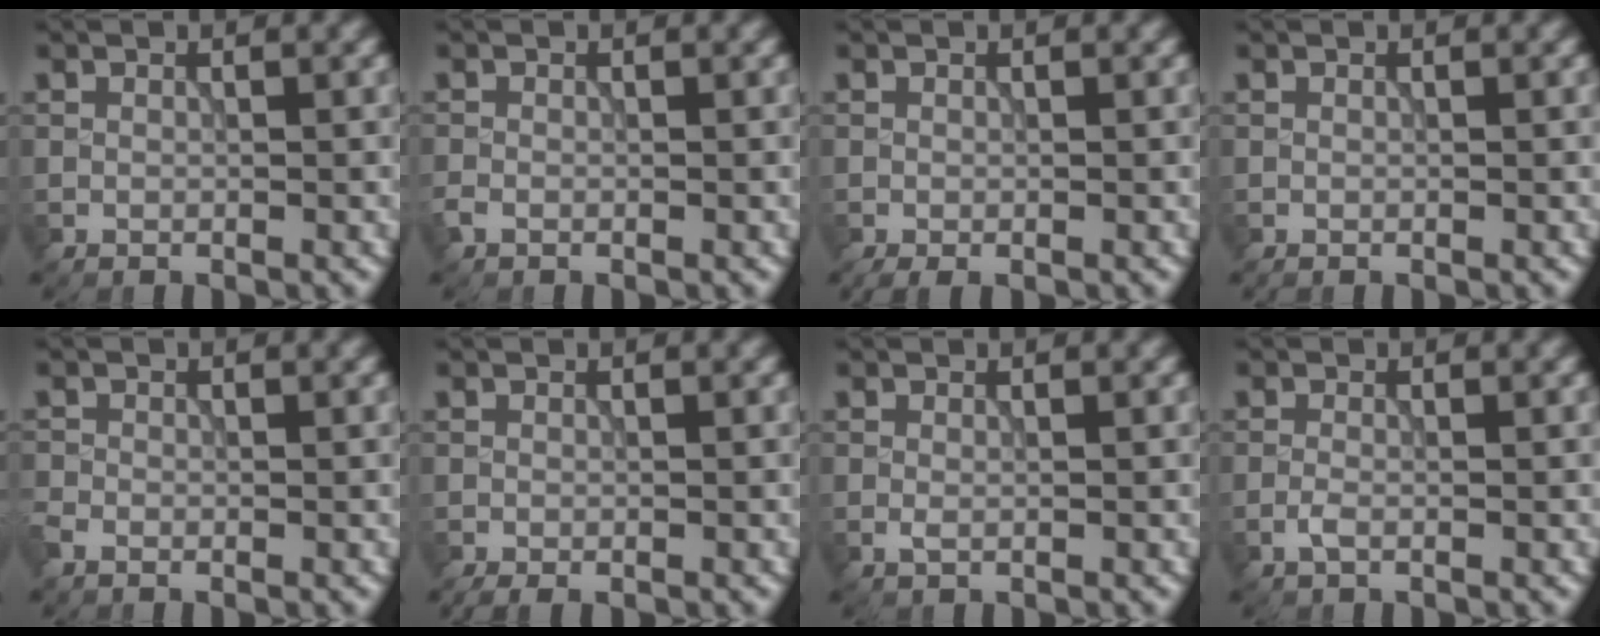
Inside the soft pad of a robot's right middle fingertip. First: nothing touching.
{"total": 0.8, "force": [-0.6, 0.5, 0.3], "torque": [-0.009, -0.001, -0.014]}
{"total": 1.2, "force": [-0.6, 0.5, 0.8], "torque": [-0.022, -0.006, -0.011]}
{"total": 0.0}
{"total": 1.1, "force": [-0.9, 0.5, 0.4], "torque": [-0.009, -0.004, -0.025]}
{"total": 1.6, "force": [-1.2, 0.5, 0.9], "torque": [-0.019, -0.006, -0.018]}
{"total": 0.6, "force": [-0.1, 0.2, 0.5], "torque": [-0.013, -0.003, -0.002]}
{"total": 1.0, "force": [-0.6, 0.3, 0.7], "torque": [-0.020, 0.000, -0.015]}